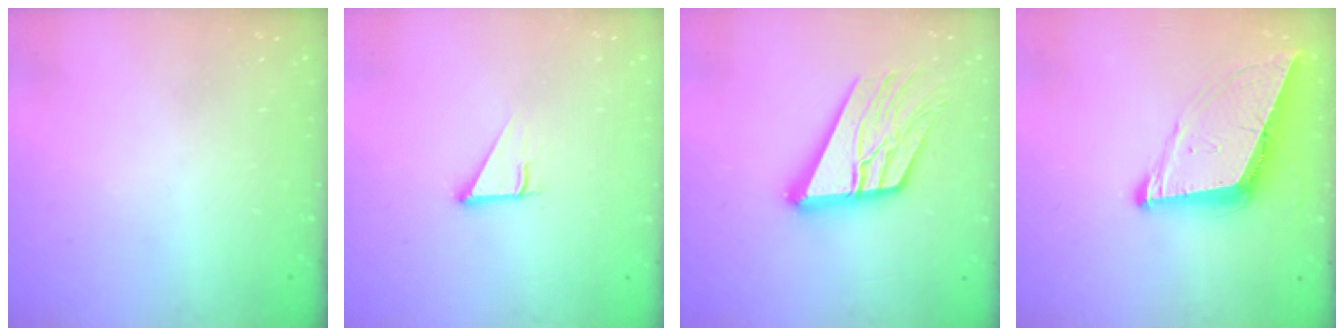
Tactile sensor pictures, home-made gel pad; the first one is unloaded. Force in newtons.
{"total": 2.7, "press": 2.7, "slide": 0.0}
{"total": 17.6, "press": 17.5, "slide": 2.2}
{"total": 10.3, "press": 9.6, "slide": 3.6}